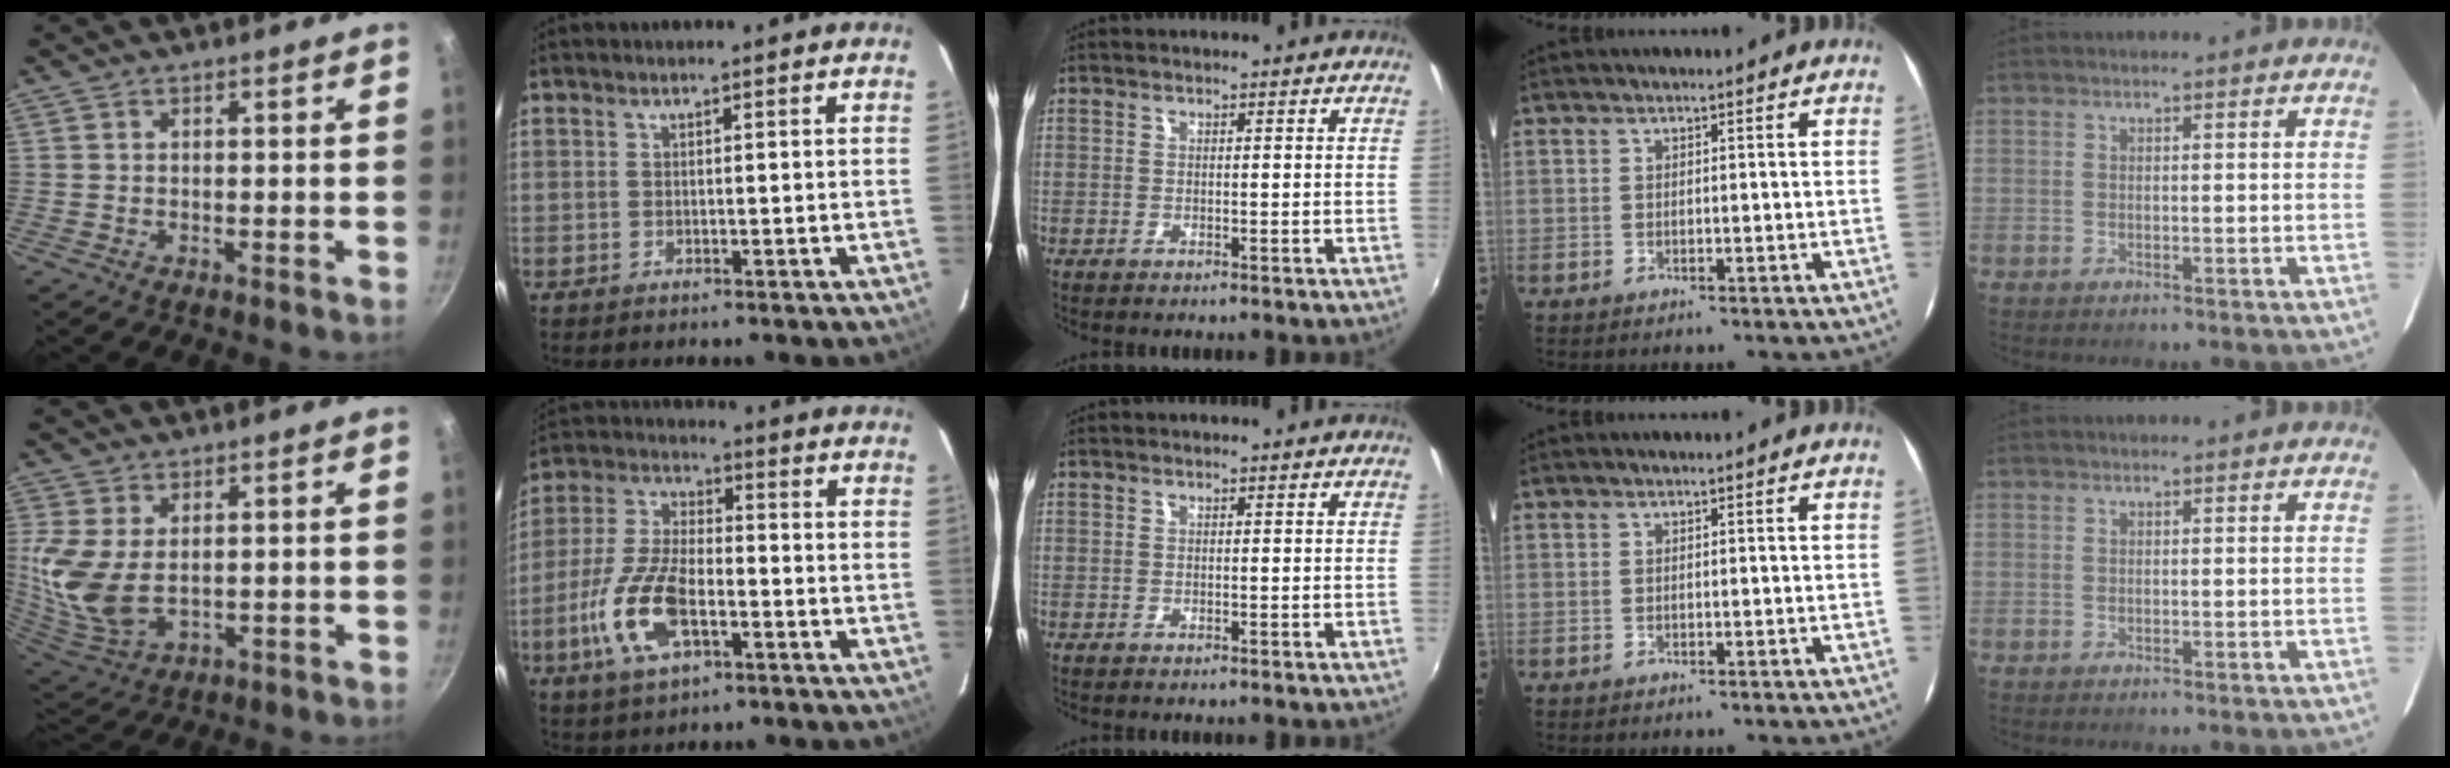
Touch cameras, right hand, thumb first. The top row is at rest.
{"thumb": {"total": 12.7, "force": [1.7, 7.7, 10.0], "torque": [-0.214, -0.019, 0.047]}, "index": {"total": 13.8, "force": [-5.2, 6.0, 11.2], "torque": [-0.248, -0.004, -0.099]}}